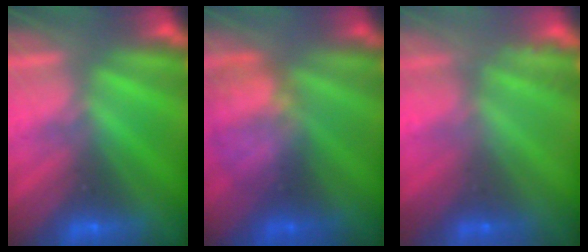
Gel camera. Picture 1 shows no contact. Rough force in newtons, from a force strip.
{"total": 7.8}
{"total": 2.2}